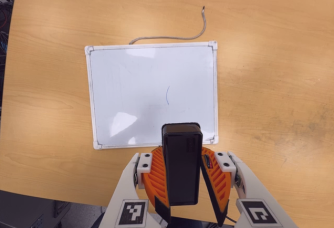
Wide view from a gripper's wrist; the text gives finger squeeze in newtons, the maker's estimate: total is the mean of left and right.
{"total": 7.3, "left": 7.8, "right": 6.8}